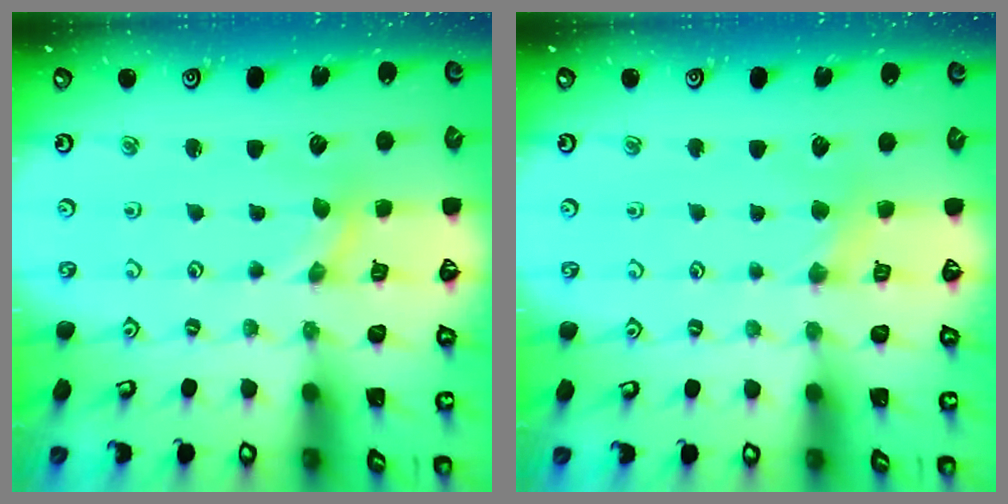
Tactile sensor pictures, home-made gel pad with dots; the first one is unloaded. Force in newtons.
{"total": 2.8, "press": 2.7, "slide": 0.5}